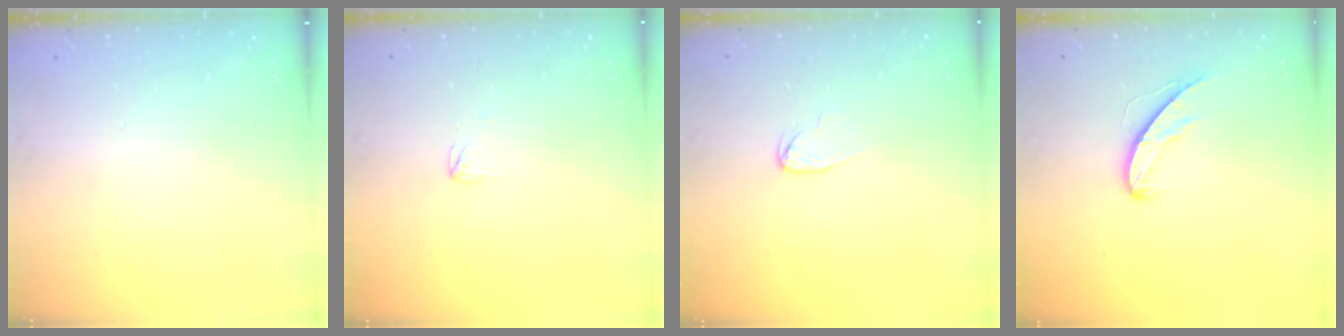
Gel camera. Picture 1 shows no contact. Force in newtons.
{"total": 2.3, "press": 2.3, "slide": 0.2}
{"total": 3.9, "press": 3.9, "slide": 0.3}
{"total": 6.0, "press": 6.0, "slide": 0.5}